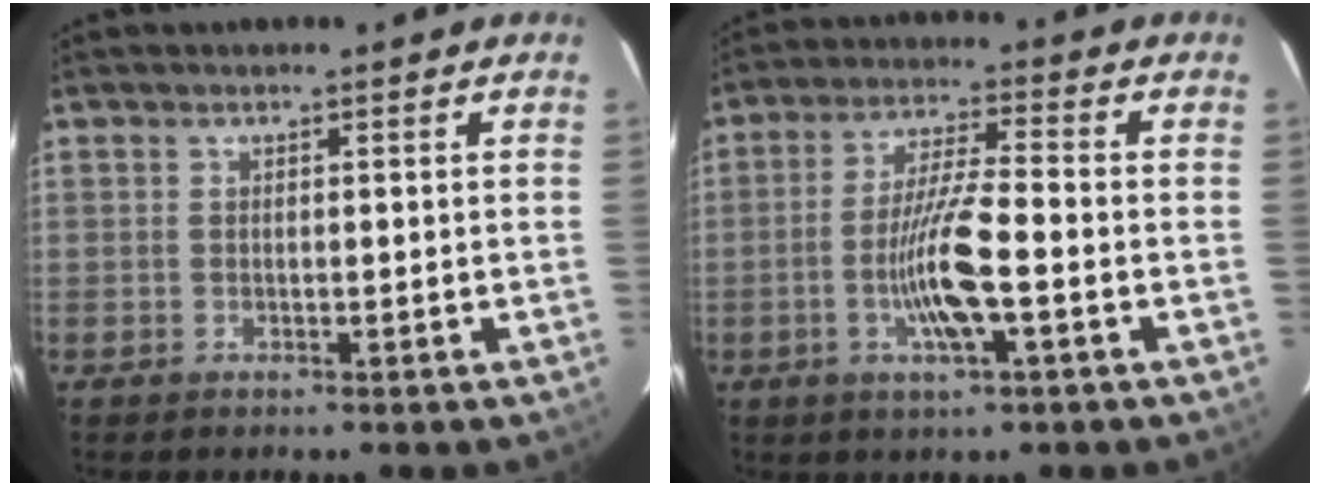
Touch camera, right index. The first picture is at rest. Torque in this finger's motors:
{"motor_torque": [0.20, -0.22, 0.22, 0.14]}